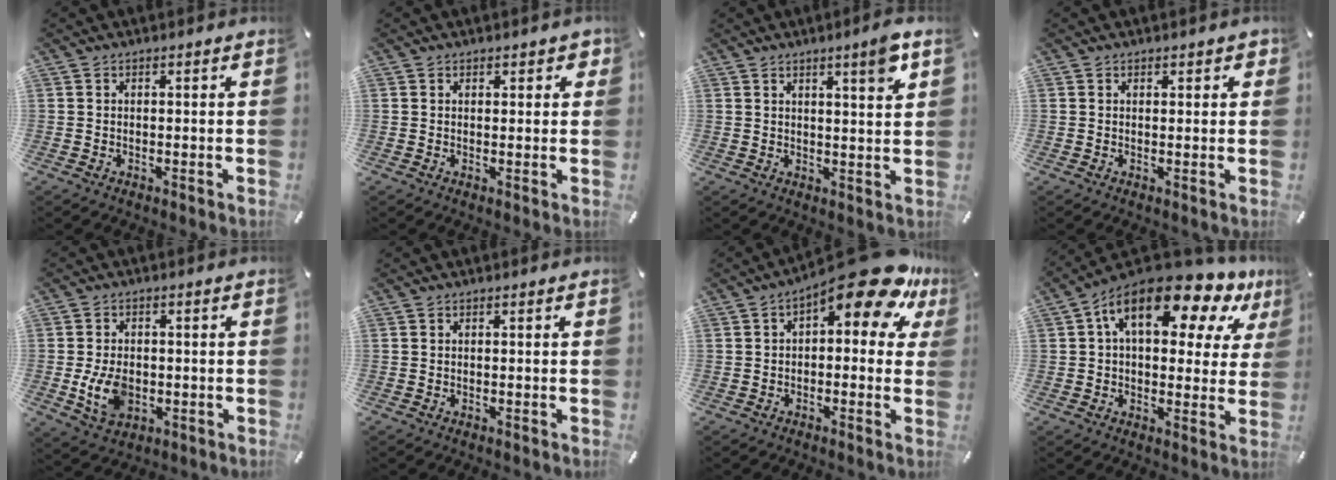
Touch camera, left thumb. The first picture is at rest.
{"total": 1.5, "force": [0.7, 1.0, 0.7], "torque": [-0.007, 0.001, 0.010]}
{"total": 5.8, "force": [3.5, 0.5, 4.6], "torque": [-0.072, -0.017, 0.054]}
{"total": 1.1, "force": [0.6, 0.8, 0.4], "torque": [0.000, 0.001, 0.007]}
{"total": 8.0, "force": [-1.3, 5.7, 5.4], "torque": [-0.107, -0.004, -0.023]}
{"total": 0.0}
{"total": 14.6, "force": [7.9, 4.8, 11.3], "torque": [-0.166, -0.056, 0.129]}
{"total": 18.2, "force": [9.1, 8.7, 13.2], "torque": [-0.217, -0.040, 0.148]}